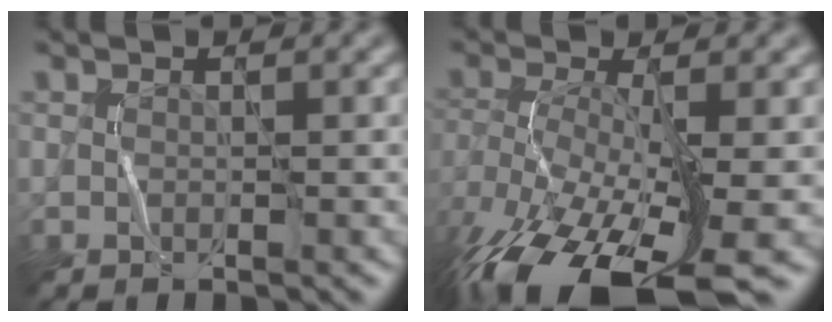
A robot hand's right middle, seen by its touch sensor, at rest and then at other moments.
{"total": 13.5, "force": [-7.6, 4.7, 10.2], "torque": [-0.219, -0.025, -0.122]}